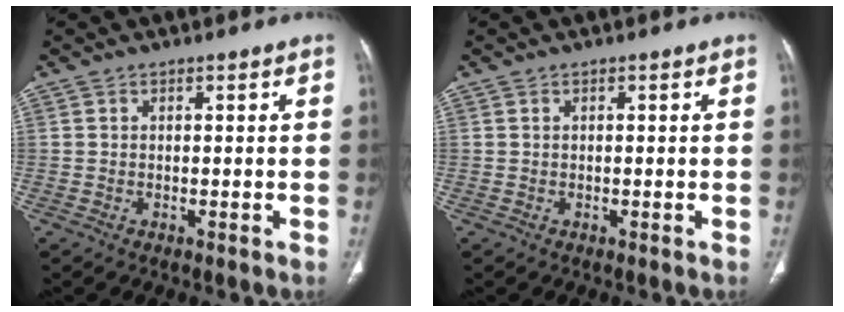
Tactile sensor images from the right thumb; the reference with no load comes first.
{"total": 0.0}